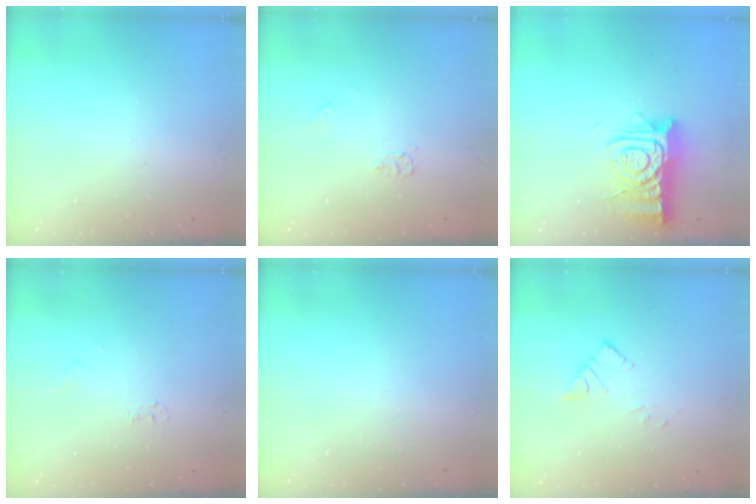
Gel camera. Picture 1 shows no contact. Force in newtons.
{"total": 5.5, "press": 5.4, "slide": 0.6}
{"total": 12.2, "press": 12.2, "slide": 1.0}
{"total": 2.8, "press": 2.8, "slide": 0.4}
{"total": 0.0}
{"total": 5.1, "press": 5.1, "slide": 0.2}